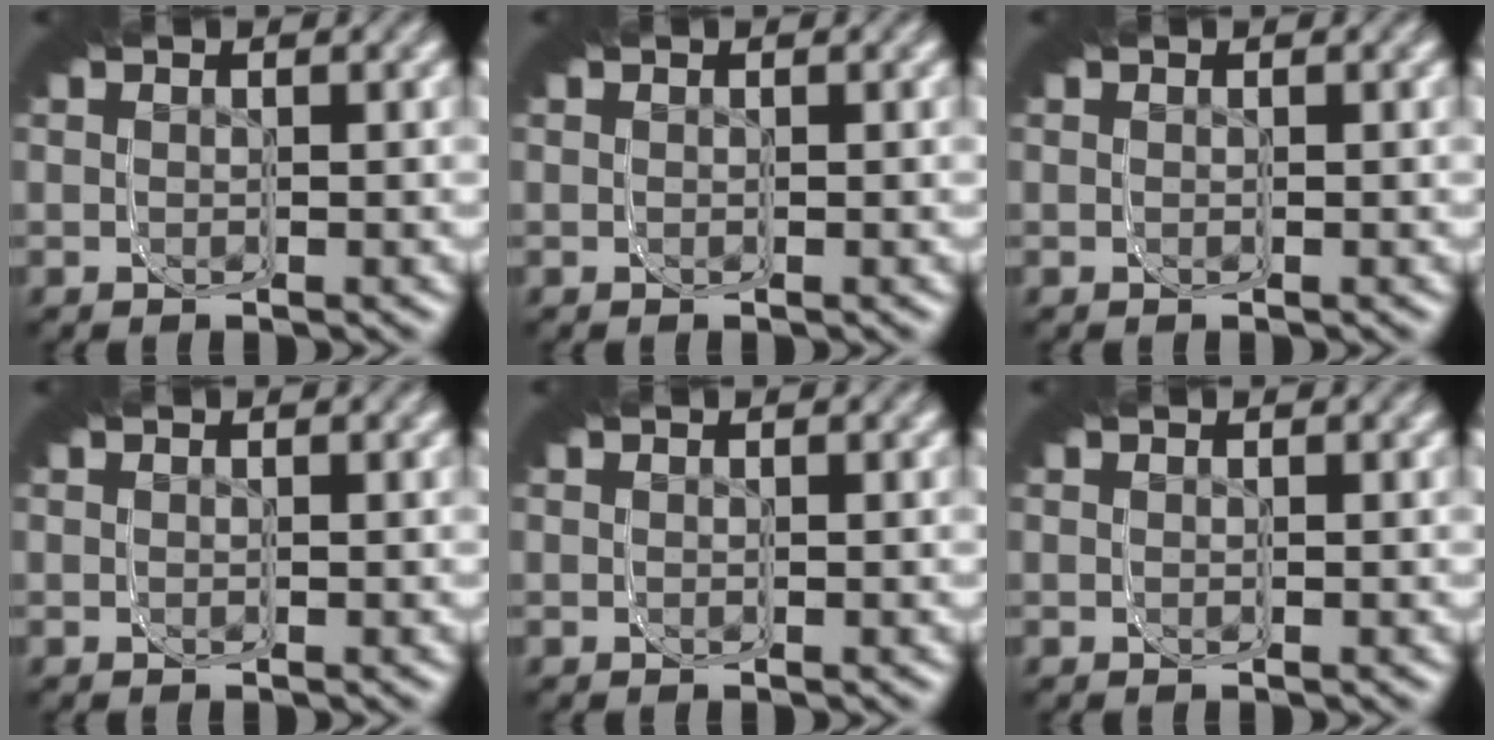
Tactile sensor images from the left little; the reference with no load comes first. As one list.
[{"total": 0.0}, {"total": 0.0}, {"total": 0.0}, {"total": 0.0}, {"total": 0.0}]